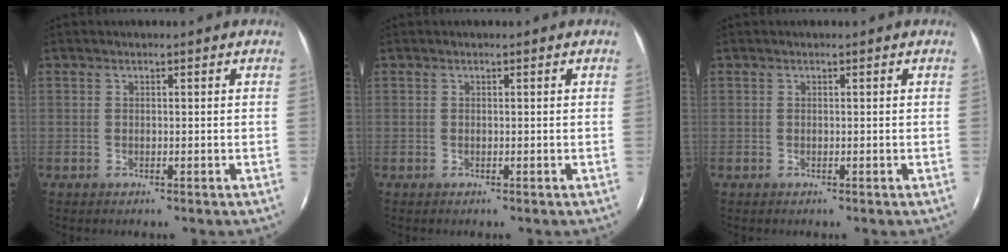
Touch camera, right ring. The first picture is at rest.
{"total": 0.0}
{"total": 0.0}